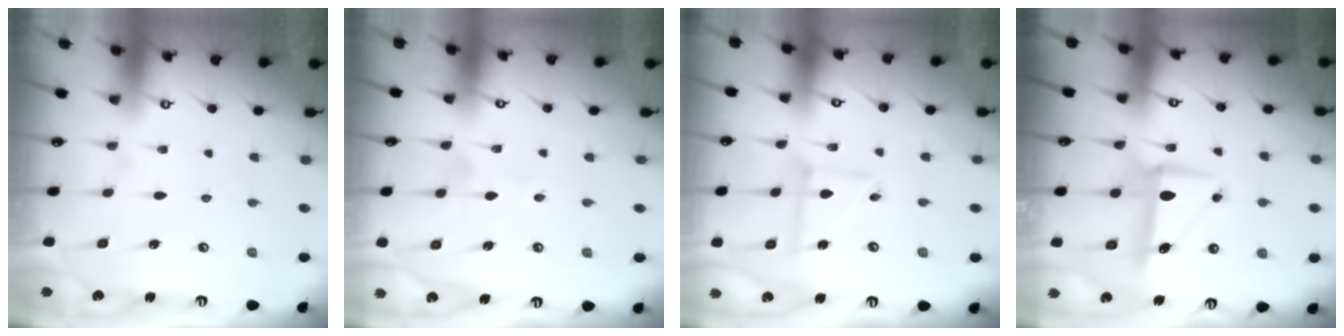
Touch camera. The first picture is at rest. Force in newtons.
{"total": 3.7, "press": 3.5, "slide": 1.1}
{"total": 6.3, "press": 6.3, "slide": 0.4}
{"total": 8.3, "press": 8.3, "slide": 0.4}